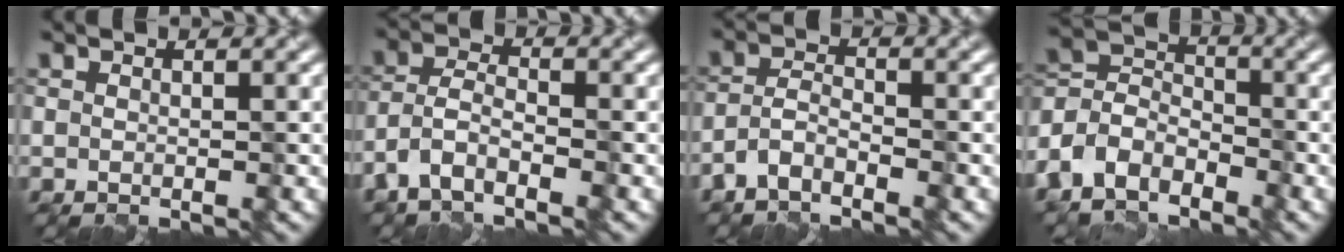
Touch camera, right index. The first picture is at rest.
{"total": 3.8, "force": [-2.9, 1.4, 2.1], "torque": [-0.050, 0.000, -0.064]}
{"total": 2.9, "force": [-2.3, 0.9, 1.4], "torque": [-0.033, 0.004, -0.049]}
{"total": 6.2, "force": [-4.4, 3.8, 2.1], "torque": [-0.043, 0.001, -0.090]}